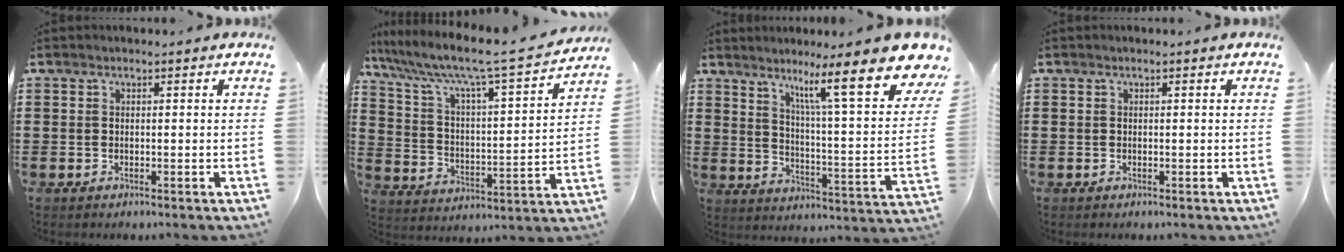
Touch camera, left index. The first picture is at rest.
{"total": 7.6, "force": [6.5, 0.2, 4.0], "torque": [-0.109, -0.054, 0.100]}
{"total": 14.6, "force": [10.2, 1.3, 10.3], "torque": [-0.178, -0.060, 0.155]}
{"total": 0.0}